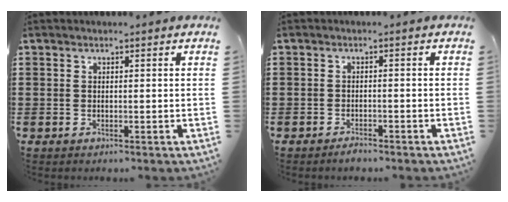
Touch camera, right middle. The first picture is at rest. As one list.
[{"total": 1.7, "force": [-1.5, 0.4, 0.5], "torque": [-0.012, -0.001, -0.030]}]